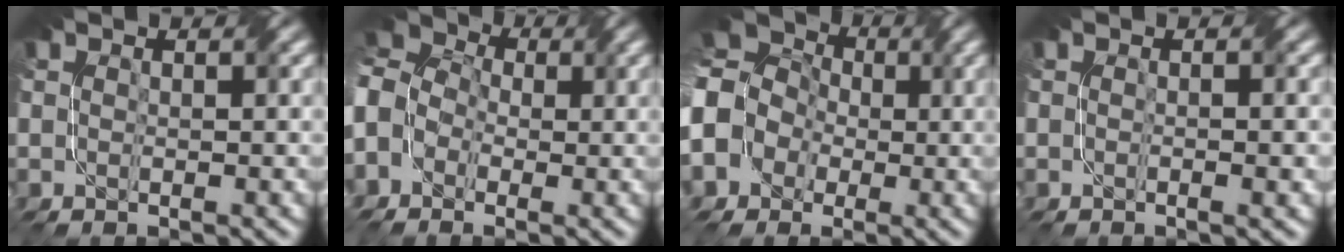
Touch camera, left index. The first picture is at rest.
{"total": 8.3, "force": [-0.8, 6.6, 5.0], "torque": [-0.119, 0.024, -0.039]}
{"total": 13.0, "force": [-0.9, 11.6, 5.7], "torque": [-0.146, 0.013, -0.059]}
{"total": 1.4, "force": [-0.2, 0.2, 1.3], "torque": [-0.020, -0.005, -0.010]}